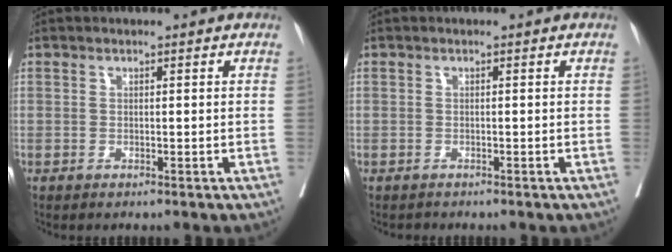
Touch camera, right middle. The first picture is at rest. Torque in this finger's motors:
{"motor_torque": [-0.24, -0.09, 0.00, 0.00]}